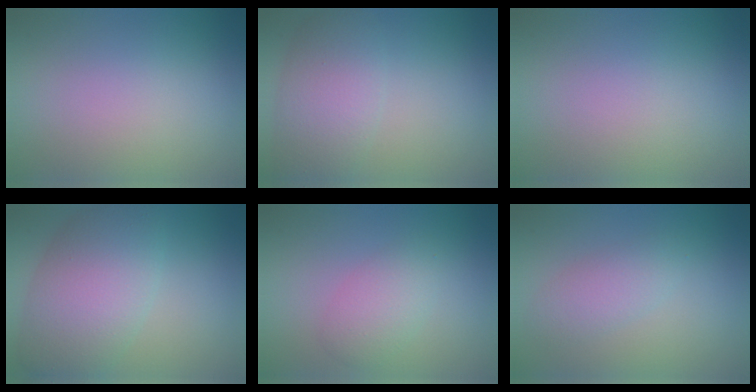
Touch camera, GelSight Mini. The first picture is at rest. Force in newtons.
{"total": 5.1, "press": 5.1, "slide": 0.2}
{"total": 0.0}
{"total": 7.5, "press": 7.5, "slide": 0.2}
{"total": 2.4, "press": 2.4, "slide": 0.1}
{"total": 2.2, "press": 2.2, "slide": 0.0}